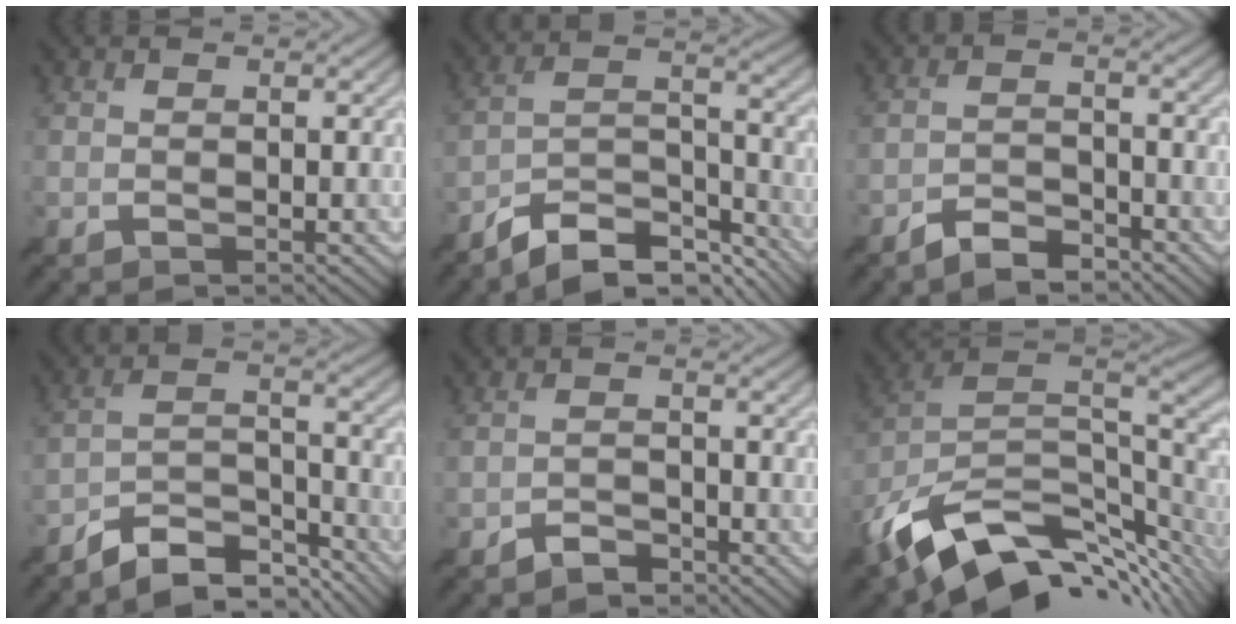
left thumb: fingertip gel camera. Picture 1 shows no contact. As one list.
[{"total": 10.7, "force": [-9.0, 2.9, 4.9], "torque": [-0.081, 0.004, -0.172]}, {"total": 4.1, "force": [-3.6, 1.1, 1.6], "torque": [-0.025, 0.001, -0.073]}, {"total": 8.6, "force": [-7.6, 2.4, 3.3], "torque": [-0.049, 0.003, -0.144]}, {"total": 2.2, "force": [-2.0, 0.8, 0.5], "torque": [0.000, 0.003, -0.043]}, {"total": 15.5, "force": [-6.0, 8.7, 11.3], "torque": [-0.242, -0.022, -0.097]}]